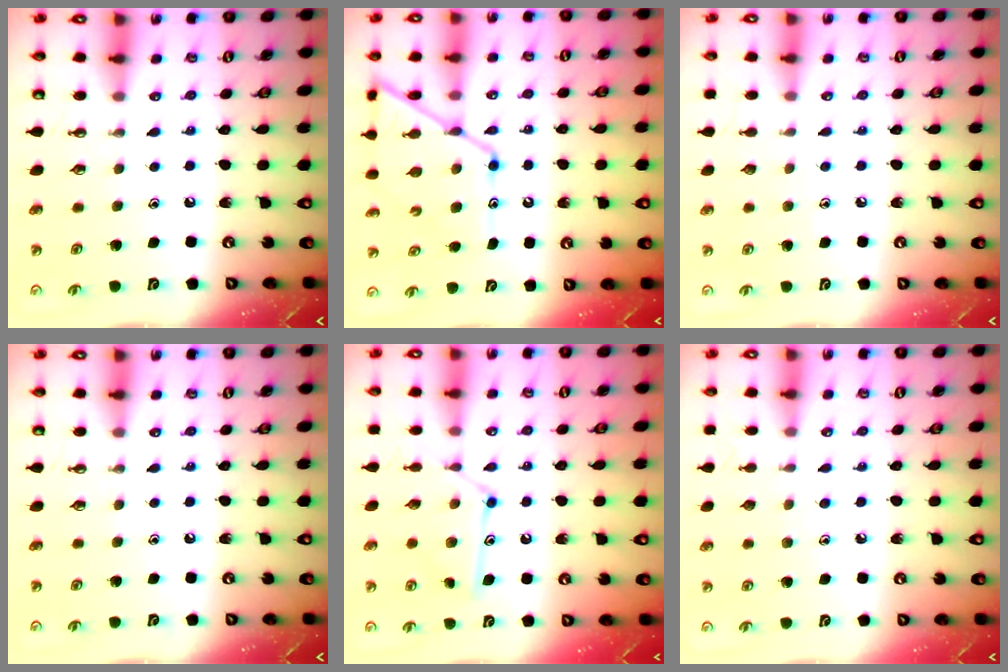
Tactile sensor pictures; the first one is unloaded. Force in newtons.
{"total": 13.4, "press": 13.4, "slide": 0.9}
{"total": 3.5, "press": 3.5, "slide": 0.4}
{"total": 0.0}
{"total": 11.8, "press": 11.8, "slide": 0.2}
{"total": 6.5, "press": 6.4, "slide": 0.7}